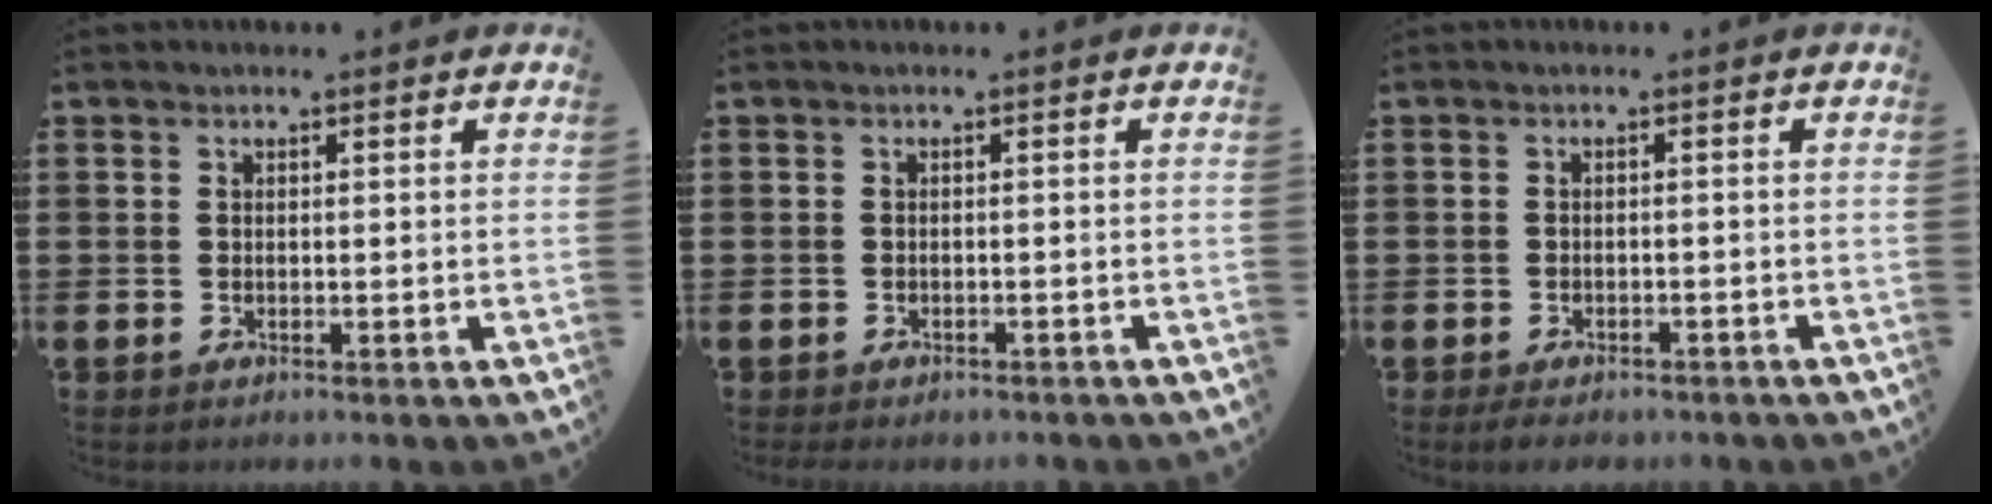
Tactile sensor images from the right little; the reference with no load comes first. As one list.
[{"total": 0.5, "force": [-0.5, 0.2, 0.1], "torque": [-0.004, 0.000, -0.010]}, {"total": 1.4, "force": [-1.2, 0.5, 0.7], "torque": [-0.015, 0.004, -0.024]}]